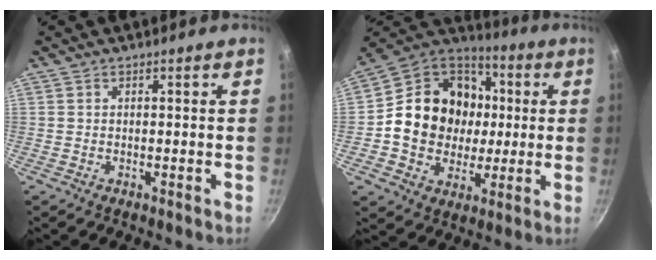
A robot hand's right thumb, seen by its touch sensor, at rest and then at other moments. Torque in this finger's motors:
{"motor_torque": [1.61, 1.82, 1.10, -0.82, 0.14]}